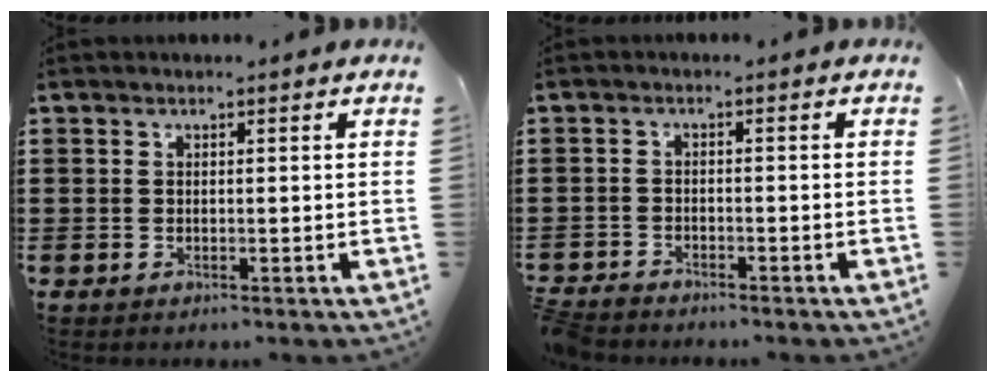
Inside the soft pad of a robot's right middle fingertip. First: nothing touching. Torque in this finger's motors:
{"motor_torque": [0.84, -0.01, 0.26, 0.21]}